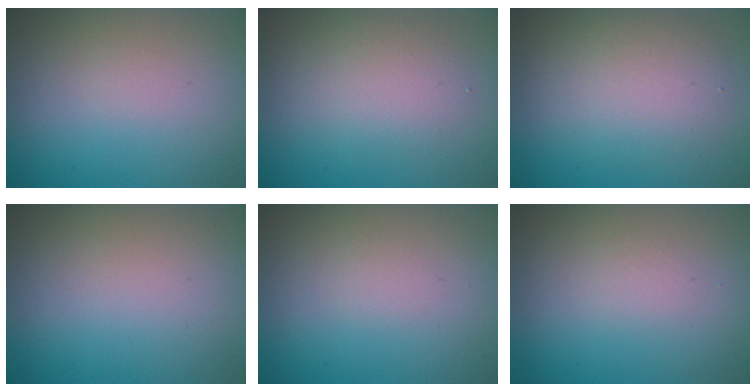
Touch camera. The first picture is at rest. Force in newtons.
{"total": 2.8, "press": 2.8, "slide": 0.2}
{"total": 2.5, "press": 2.5, "slide": 0.4}
{"total": 0.0}
{"total": 0.5, "press": 0.5, "slide": 0.0}
{"total": 0.8, "press": 0.8, "slide": 0.1}